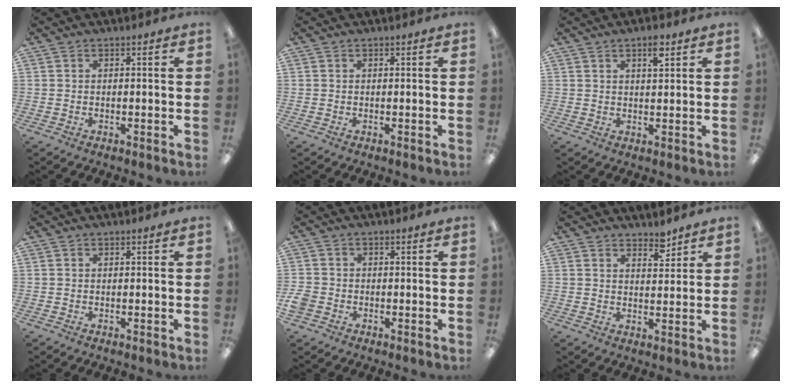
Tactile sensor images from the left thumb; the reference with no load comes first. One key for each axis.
{"total": 0.0}
{"total": 4.2, "fx": 2.7, "fy": 1.3, "fz": 2.9, "tx": -0.040, "ty": -0.005, "tz": 0.041}
{"total": 0.0}
{"total": 2.8, "fx": -1.2, "fy": 2.2, "fz": 1.2, "tx": -0.024, "ty": 0.005, "tz": -0.023}
{"total": 4.1, "fx": 3.7, "fy": 1.4, "fz": 1.1, "tx": 0.004, "ty": -0.030, "tz": 0.062}